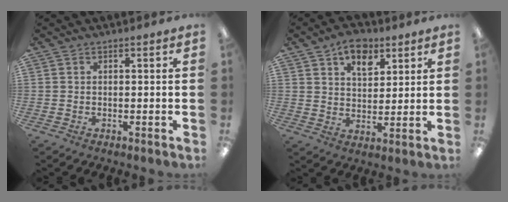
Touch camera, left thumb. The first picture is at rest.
{"total": 8.4, "force": [5.6, 4.9, 3.9], "torque": [-0.054, -0.022, 0.098]}